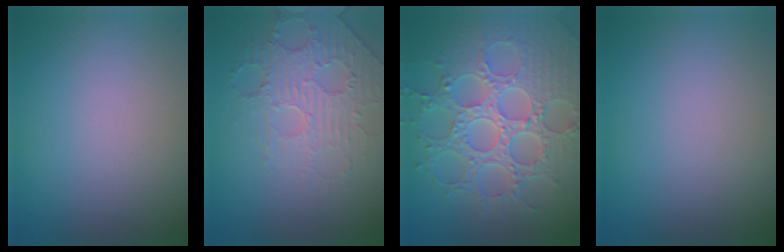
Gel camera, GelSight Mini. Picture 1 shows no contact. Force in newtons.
{"total": 2.9, "press": 2.4, "slide": 1.6}
{"total": 8.8, "press": 6.6, "slide": 5.8}
{"total": 0.0}